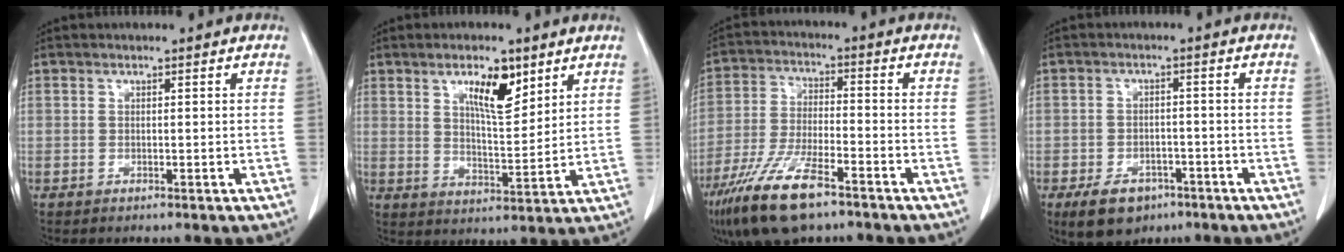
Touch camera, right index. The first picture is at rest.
{"total": 7.9, "force": [4.4, 2.2, 6.1], "torque": [-0.107, -0.001, 0.079]}
{"total": 13.0, "force": [-8.7, 3.0, 9.3], "torque": [-0.186, -0.022, -0.156]}
{"total": 6.8, "force": [-4.2, 4.2, 3.2], "torque": [-0.058, 0.000, -0.059]}